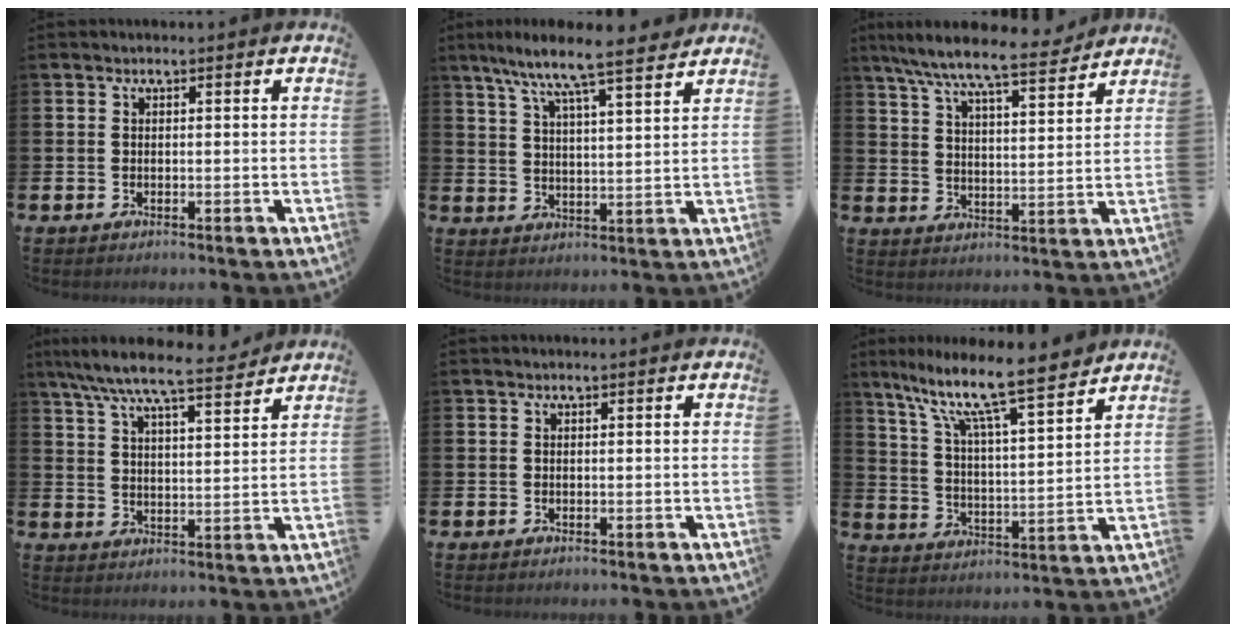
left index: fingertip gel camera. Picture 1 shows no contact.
{"total": 8.5, "force": [7.5, 0.7, 3.8], "torque": [-0.089, -0.046, 0.129]}
{"total": 8.8, "force": [8.0, 1.0, 3.4], "torque": [-0.089, -0.053, 0.138]}
{"total": 8.1, "force": [7.3, 1.0, 3.2], "torque": [-0.079, -0.042, 0.127]}
{"total": 0.0}
{"total": 11.1, "force": [9.3, 1.5, 5.9], "torque": [-0.140, -0.064, 0.154]}